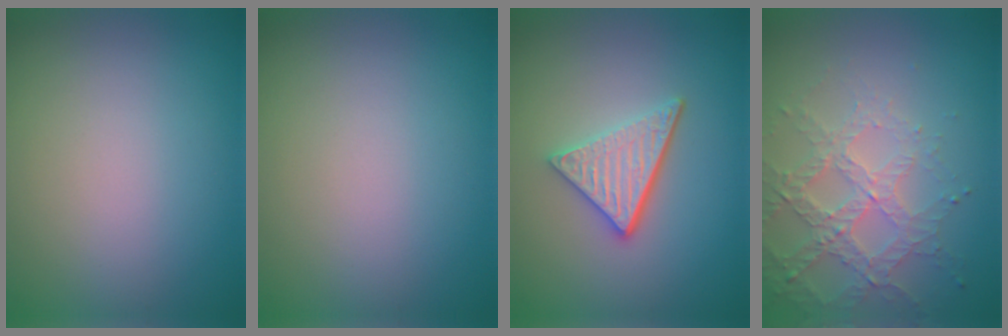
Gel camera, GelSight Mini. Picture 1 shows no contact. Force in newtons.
{"total": 0.0}
{"total": 3.9, "press": 3.1, "slide": 2.4}
{"total": 3.4, "press": 3.4, "slide": 0.6}